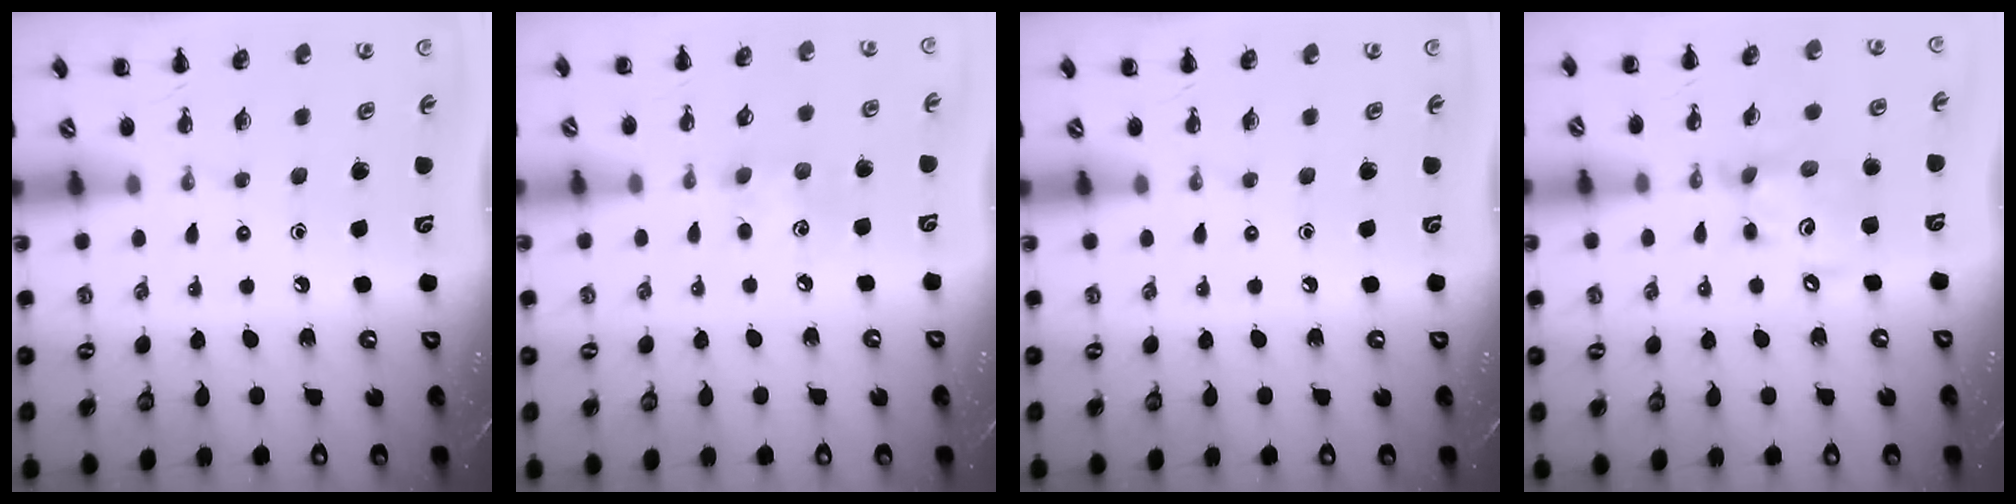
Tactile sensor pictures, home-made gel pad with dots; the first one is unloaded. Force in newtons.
{"total": 6.3, "press": 6.2, "slide": 1.1}
{"total": 0.0}
{"total": 8.8, "press": 8.7, "slide": 1.2}